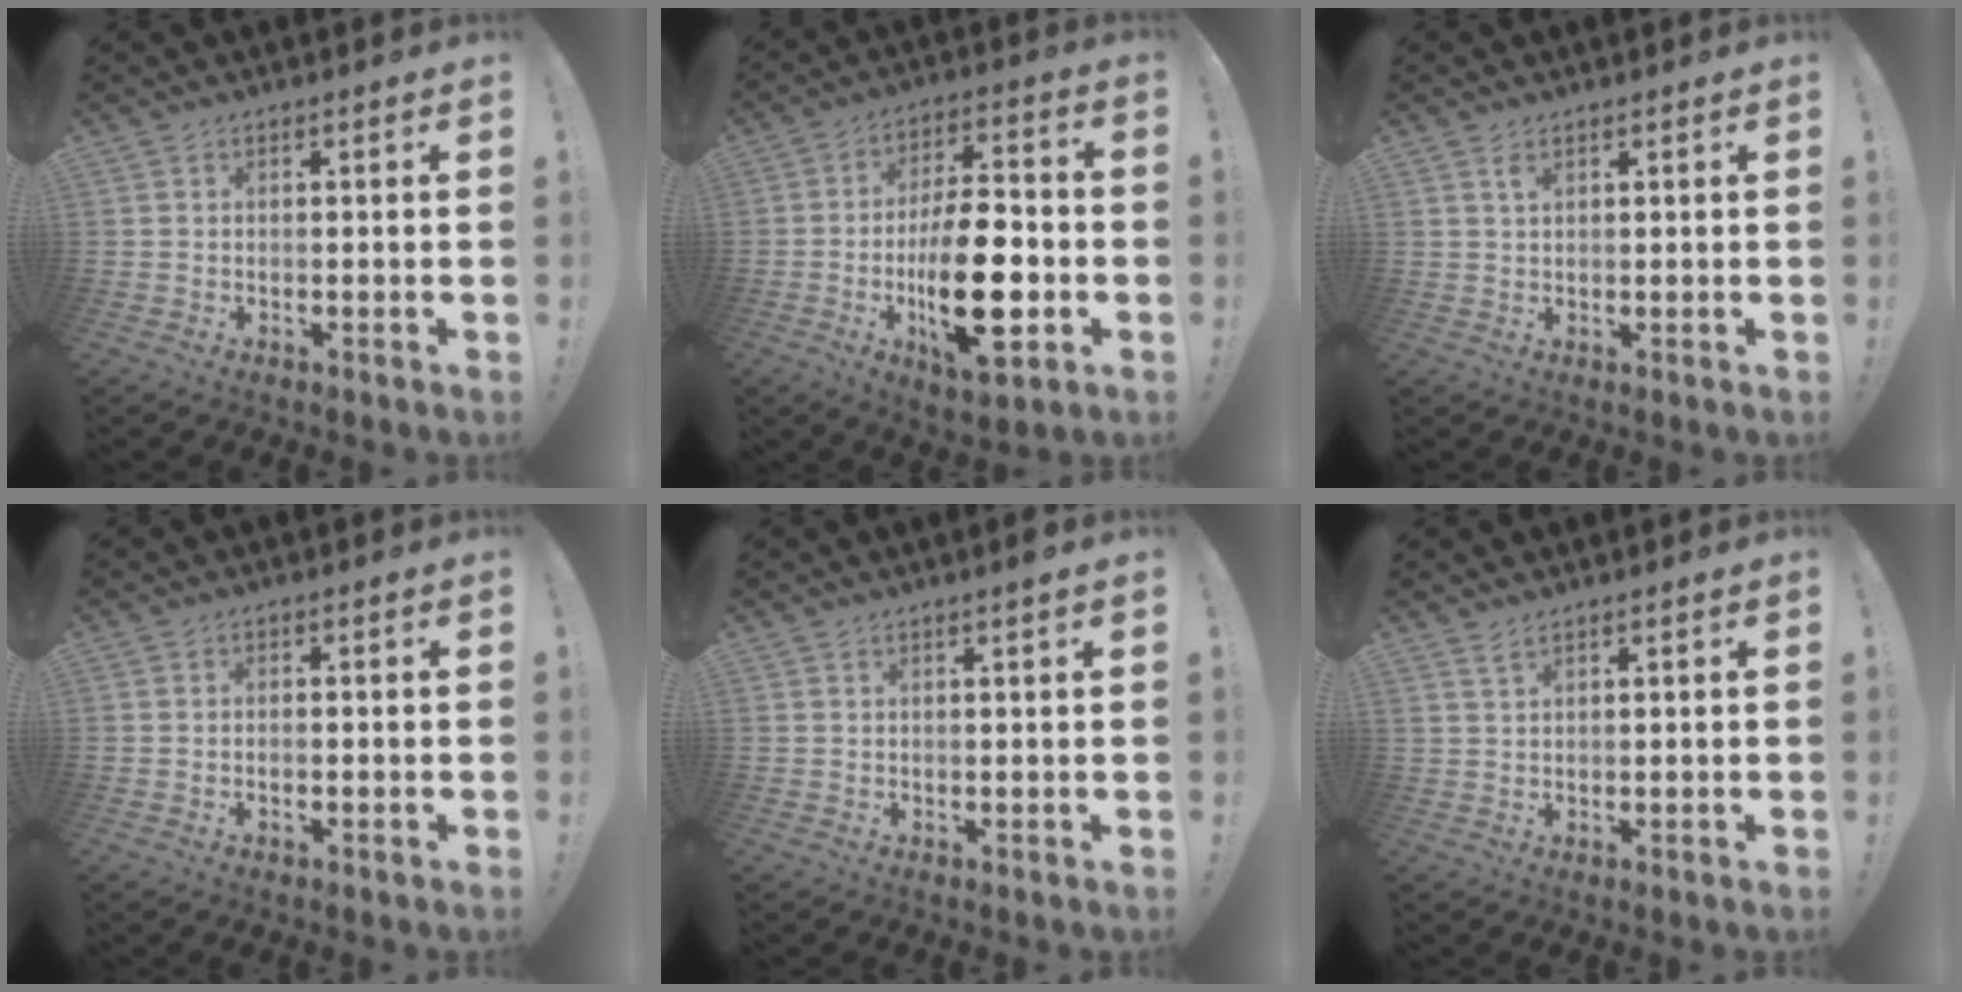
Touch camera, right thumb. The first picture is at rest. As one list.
[{"total": 20.1, "force": [-4.8, 8.7, 17.5], "torque": [-0.299, 0.012, -0.071]}, {"total": 1.9, "force": [1.1, 0.8, 1.3], "torque": [-0.012, -0.007, 0.016]}, {"total": 1.1, "force": [-0.6, 0.4, 0.8], "torque": [-0.022, 0.003, -0.010]}, {"total": 1.6, "force": [0.8, -0.2, 1.3], "torque": [-0.018, -0.003, 0.012]}, {"total": 2.3, "force": [1.7, 0.6, 1.4], "torque": [-0.030, -0.005, 0.033]}]